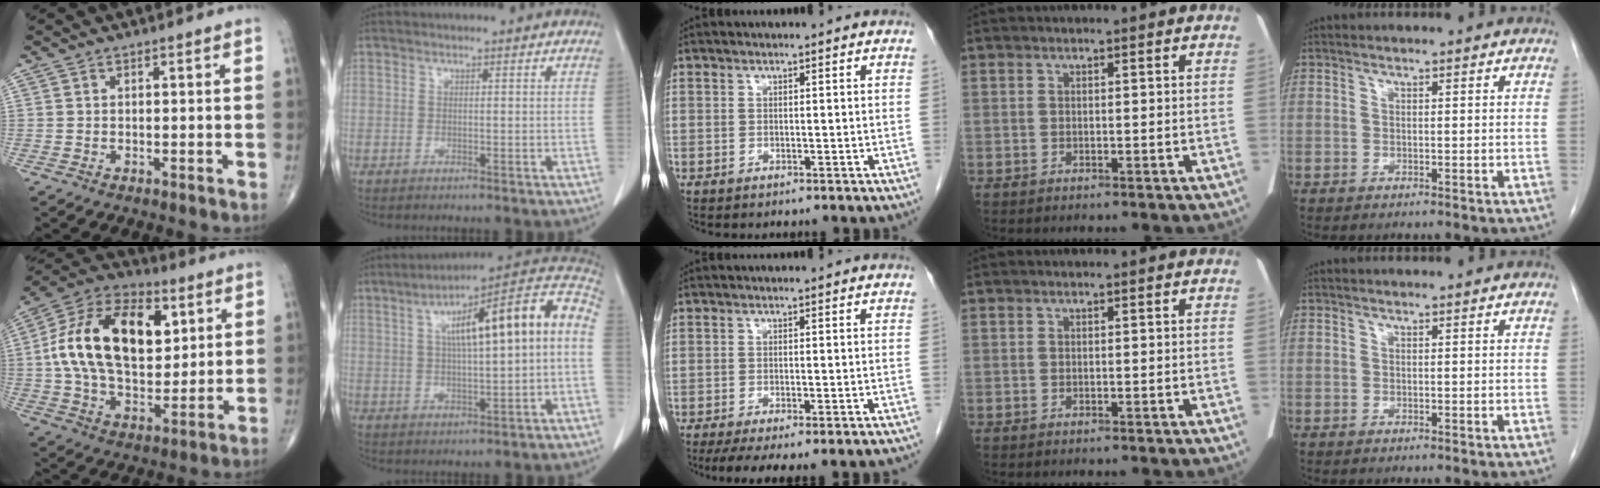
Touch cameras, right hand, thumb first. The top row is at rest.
{"thumb": {"total": 23.7, "force": [5.0, 14.0, 18.4], "torque": [-0.307, 0.000, 0.079]}, "index": {"total": 17.6, "force": [2.4, 2.6, 17.3], "torque": [-0.257, 0.048, 0.033]}, "middle": {"total": 10.3, "force": [-8.5, 1.3, 5.6], "torque": [-0.068, -0.008, -0.112]}}